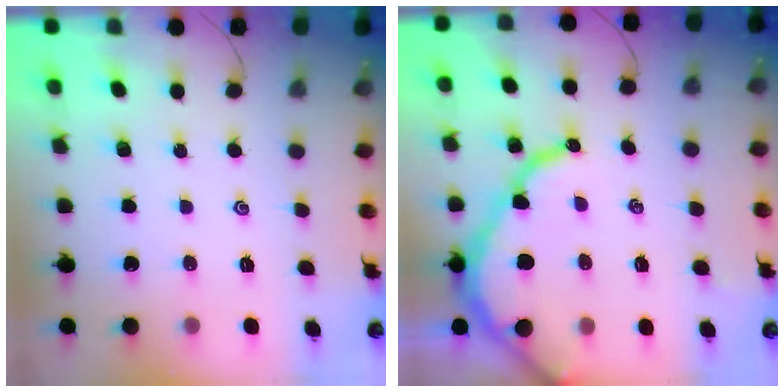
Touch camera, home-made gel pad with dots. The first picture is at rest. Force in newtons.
{"total": 11.9, "press": 11.8, "slide": 1.3}